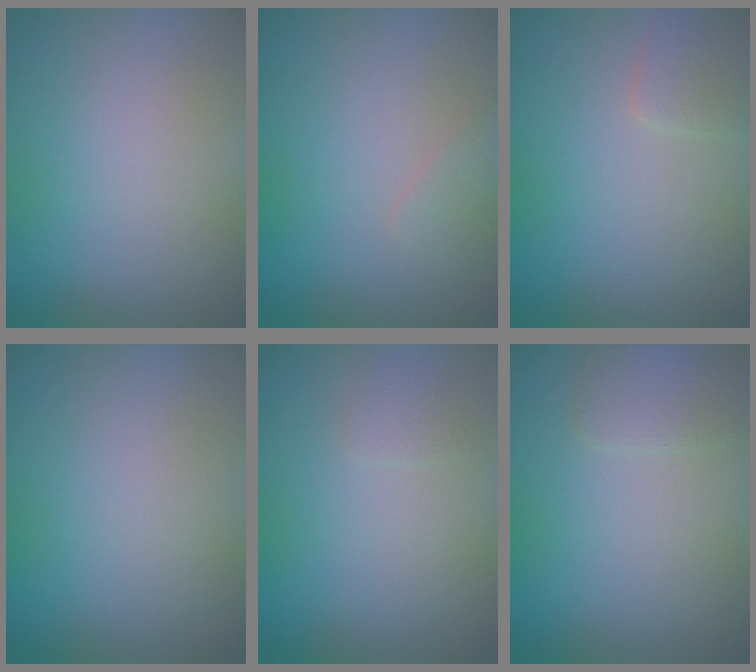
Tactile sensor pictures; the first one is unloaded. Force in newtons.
{"total": 0.9, "press": 0.9, "slide": 0.1}
{"total": 1.4, "press": 1.4, "slide": 0.0}
{"total": 0.0}
{"total": 0.7, "press": 0.7, "slide": 0.0}
{"total": 1.6, "press": 1.6, "slide": 0.2}